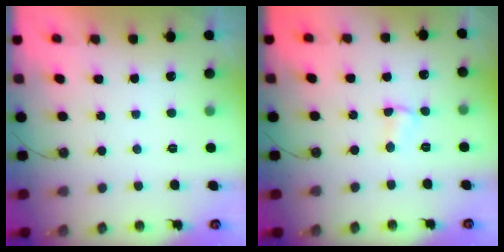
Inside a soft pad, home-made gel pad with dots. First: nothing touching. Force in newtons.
{"total": 2.5, "press": 2.4, "slide": 0.4}